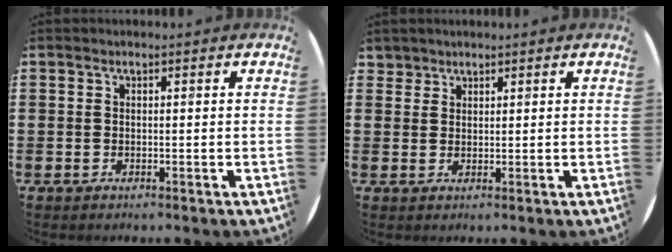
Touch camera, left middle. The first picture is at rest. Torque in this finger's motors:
{"motor_torque": [0.23, -0.45, -0.10, -0.04]}